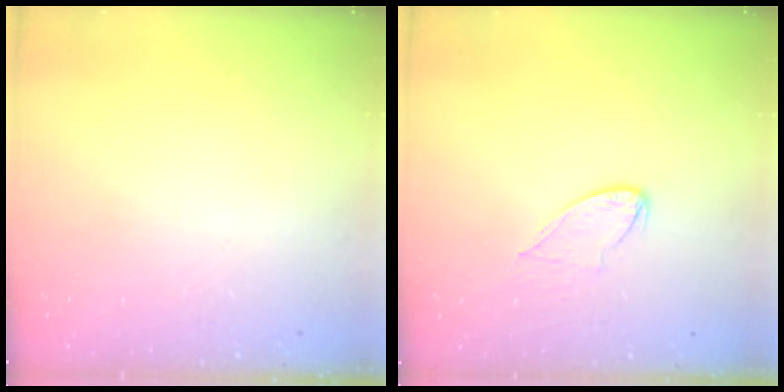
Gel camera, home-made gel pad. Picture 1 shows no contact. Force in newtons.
{"total": 6.4, "press": 6.3, "slide": 0.6}